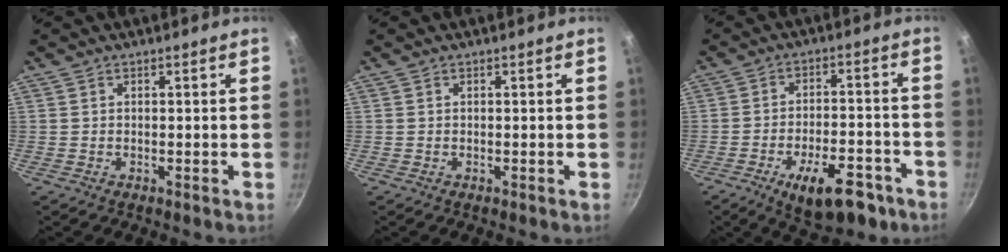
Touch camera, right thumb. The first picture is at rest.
{"total": 0.0}
{"total": 13.5, "force": [-7.2, 5.9, 9.8], "torque": [-0.121, 0.038, -0.097]}